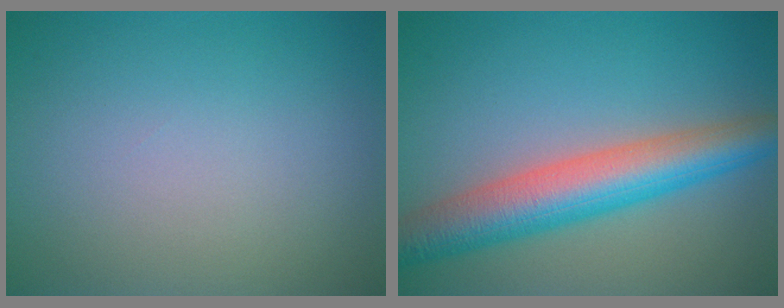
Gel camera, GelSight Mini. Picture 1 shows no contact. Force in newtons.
{"total": 7.4, "press": 7.4, "slide": 0.2}